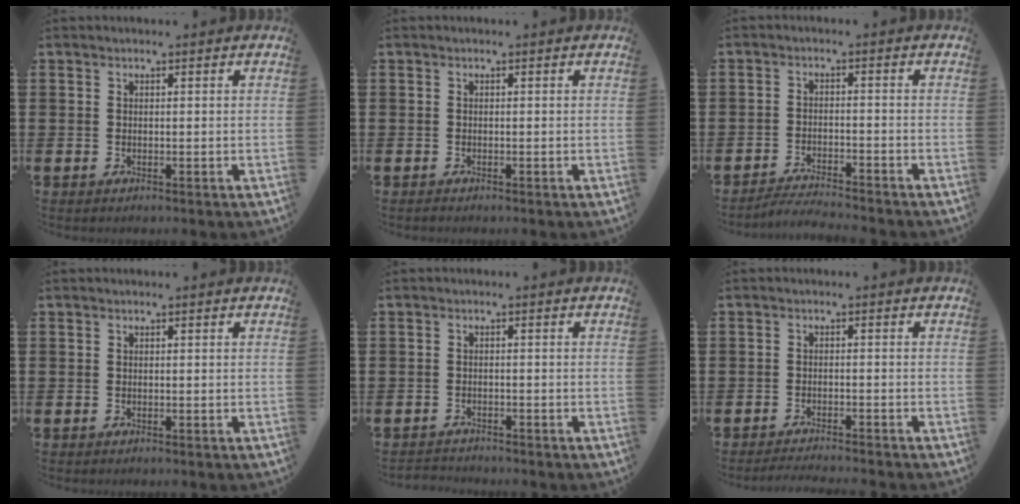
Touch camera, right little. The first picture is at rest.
{"total": 0.0}
{"total": 2.5, "force": [-2.5, -0.2, 0.2], "torque": [-0.006, 0.003, -0.054]}
{"total": 0.0}
{"total": 1.2, "force": [-1.2, 0.1, -0.1], "torque": [-0.002, 0.002, -0.025]}
{"total": 1.5, "force": [-1.5, -0.2, 0.2], "torque": [-0.003, 0.002, -0.029]}